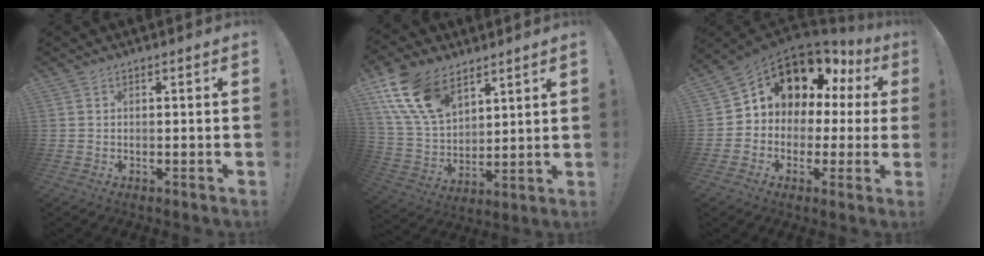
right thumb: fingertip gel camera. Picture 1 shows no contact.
{"total": 17.3, "force": [9.9, 10.4, 9.6], "torque": [-0.197, -0.051, 0.188]}
{"total": 9.8, "force": [5.4, 7.0, 4.3], "torque": [-0.071, -0.052, 0.106]}